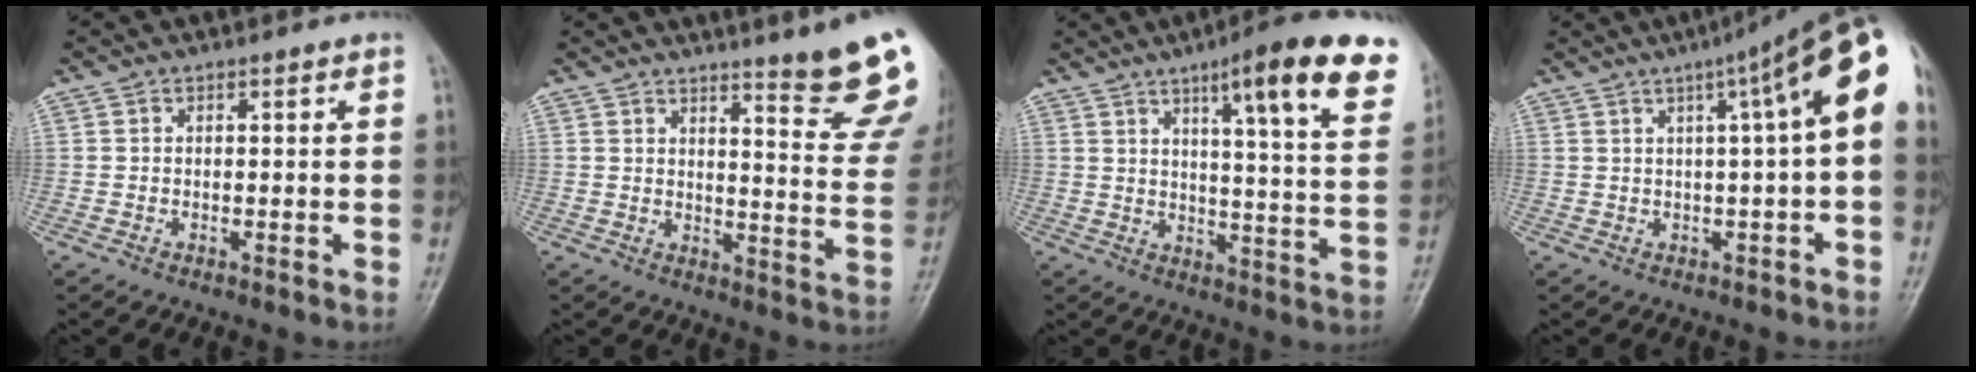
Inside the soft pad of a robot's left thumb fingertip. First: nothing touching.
{"total": 15.9, "force": [11.9, 1.6, 10.4], "torque": [-0.105, -0.103, 0.144]}
{"total": 19.9, "force": [11.4, 3.4, 15.9], "torque": [-0.189, -0.039, 0.147]}
{"total": 13.5, "force": [3.3, 2.4, 12.9], "torque": [-0.166, 0.033, 0.032]}